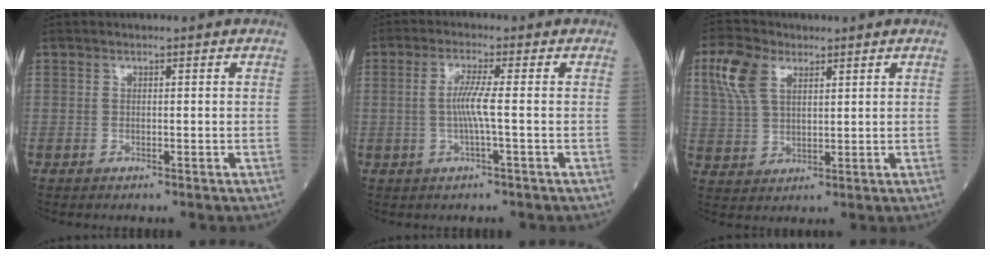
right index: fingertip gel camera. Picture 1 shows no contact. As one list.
[{"total": 4.0, "force": [-0.4, -0.5, 4.0], "torque": [-0.083, 0.001, -0.008]}, {"total": 7.5, "force": [3.6, 4.0, 5.1], "torque": [-0.125, 0.019, 0.076]}]